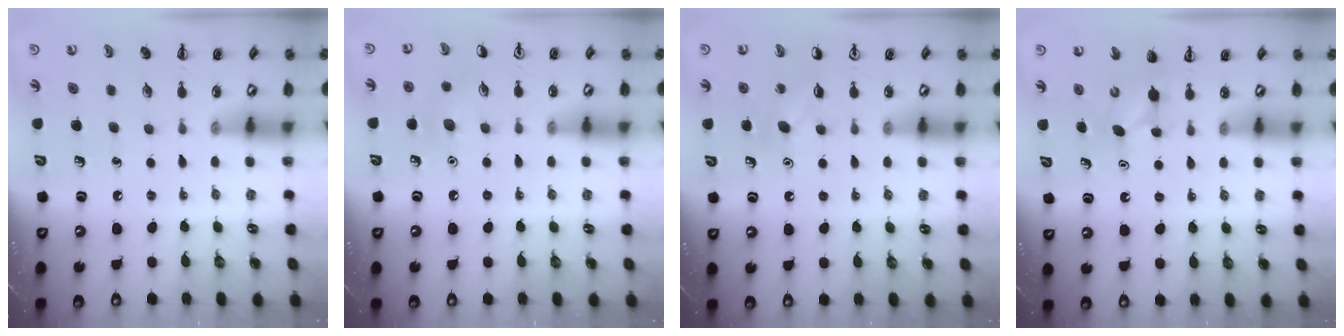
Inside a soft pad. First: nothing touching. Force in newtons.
{"total": 6.2, "press": 5.9, "slide": 1.8}
{"total": 6.4, "press": 6.1, "slide": 1.9}
{"total": 3.6, "press": 3.4, "slide": 1.1}